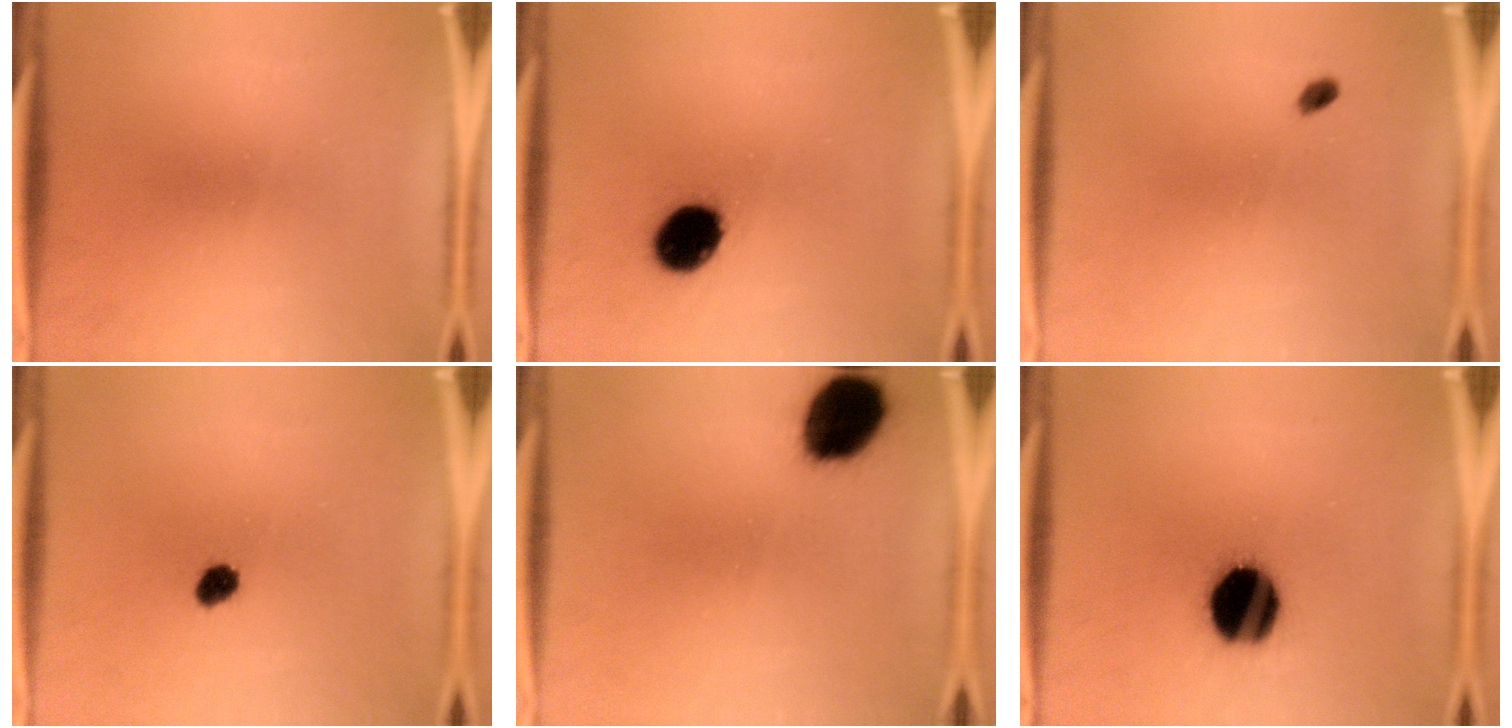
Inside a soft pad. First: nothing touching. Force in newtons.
{"total": 10.0}
{"total": 2.0}
{"total": 2.8}
{"total": 13.6}
{"total": 17.4}